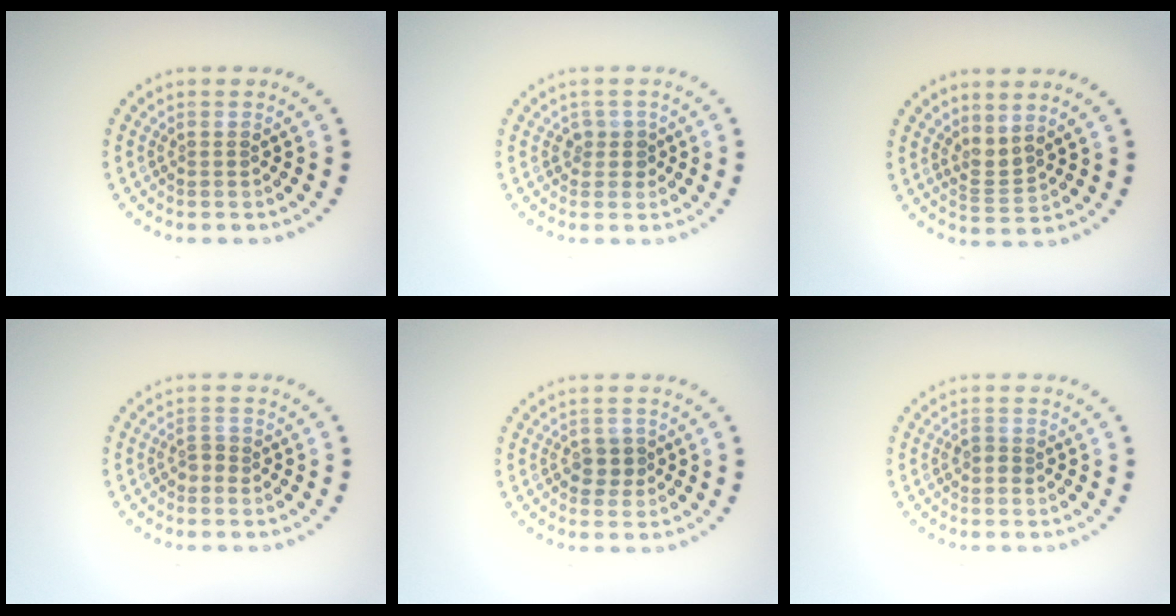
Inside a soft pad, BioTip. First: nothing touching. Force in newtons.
{"total": 1.5, "press": 1.3, "slide": 0.8}
{"total": 1.8, "press": 1.2, "slide": 1.3}
{"total": 1.2, "press": 1.1, "slide": 0.5}
{"total": 1.5, "press": 1.4, "slide": 0.6}
{"total": 1.0, "press": 0.9, "slide": 0.4}